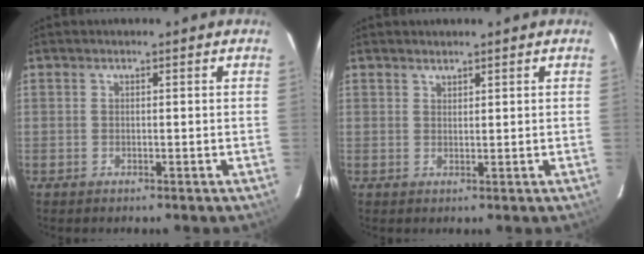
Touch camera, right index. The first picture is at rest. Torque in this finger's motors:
{"motor_torque": [-0.27, 0.01, -0.09, -0.01]}